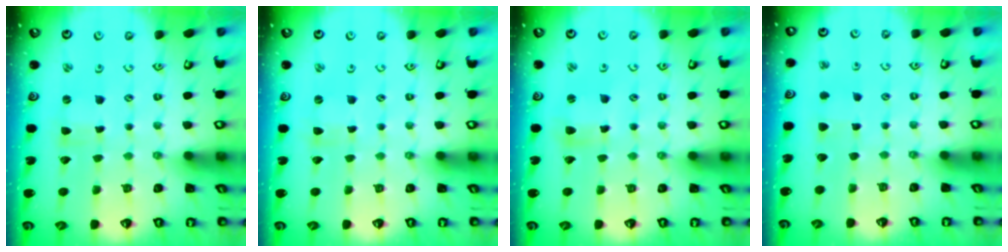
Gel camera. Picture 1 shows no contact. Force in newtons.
{"total": 0.0}
{"total": 3.7, "press": 3.7, "slide": 0.5}
{"total": 2.8, "press": 2.7, "slide": 0.7}